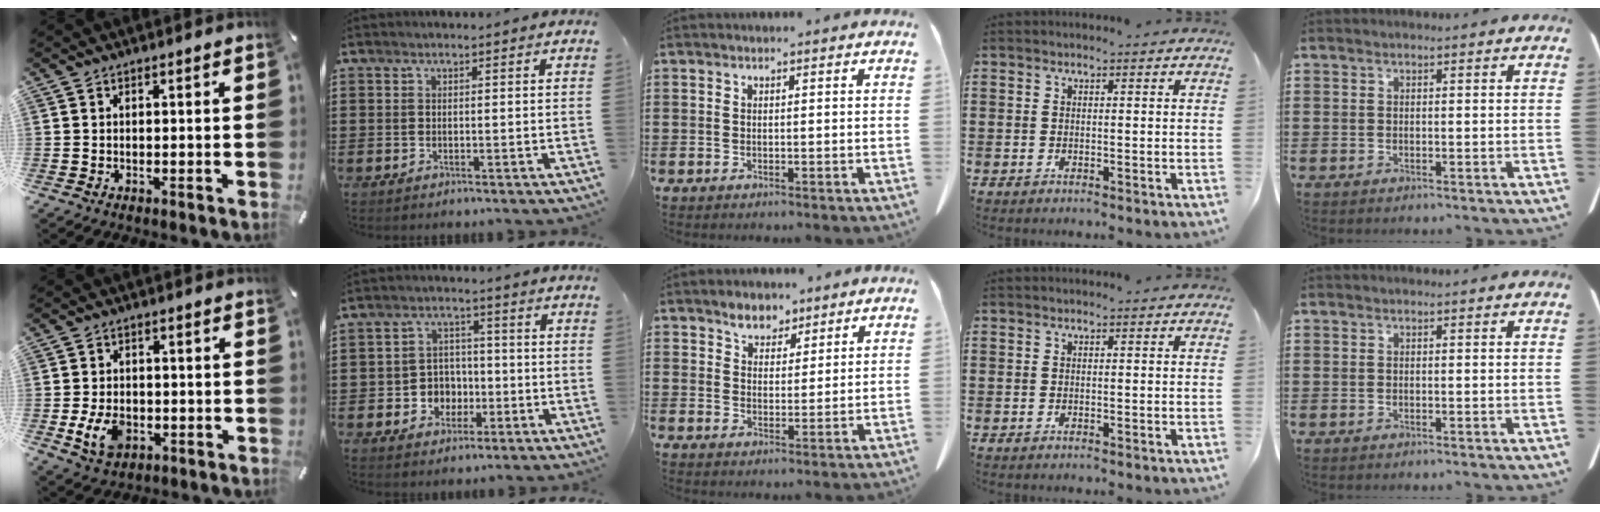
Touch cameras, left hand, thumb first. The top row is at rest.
{"thumb": {"total": 7.2, "force": [-1.9, 5.2, 4.6], "torque": [-0.097, 0.000, -0.035]}, "index": {"total": 5.0, "force": [-1.4, 4.6, 1.4], "torque": [-0.039, 0.013, -0.025]}, "middle": {"total": 4.3, "force": [3.6, 2.2, 0.8], "torque": [-0.029, -0.001, 0.070]}}